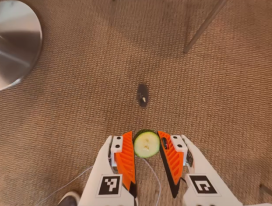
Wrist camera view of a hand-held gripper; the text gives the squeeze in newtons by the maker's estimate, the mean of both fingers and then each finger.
{"total": 9.5, "left": 9.3, "right": 9.7}